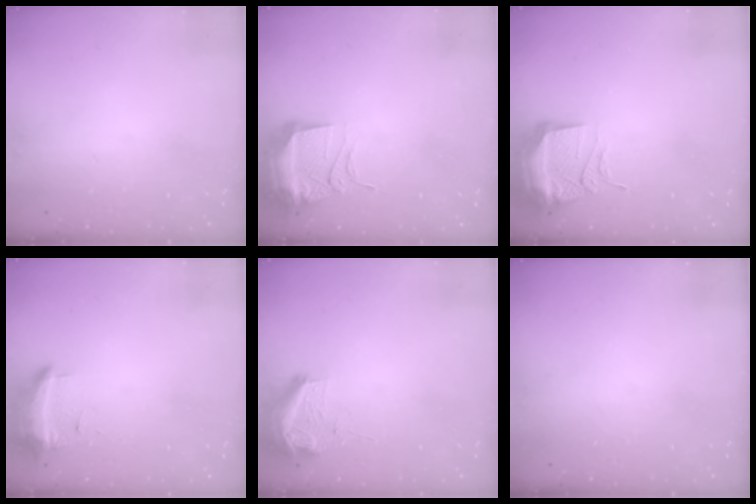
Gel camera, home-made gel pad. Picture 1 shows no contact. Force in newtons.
{"total": 12.6, "press": 12.5, "slide": 1.2}
{"total": 13.6, "press": 13.3, "slide": 2.8}
{"total": 9.5, "press": 9.2, "slide": 2.4}
{"total": 9.0, "press": 8.9, "slide": 1.1}
{"total": 0.0}